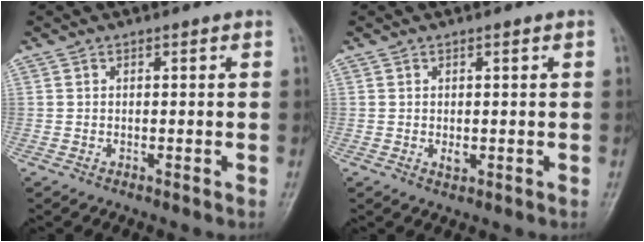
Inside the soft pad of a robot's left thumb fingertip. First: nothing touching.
{"total": 1.6, "force": [0.0, 0.8, 1.4], "torque": [-0.020, -0.003, 0.006]}